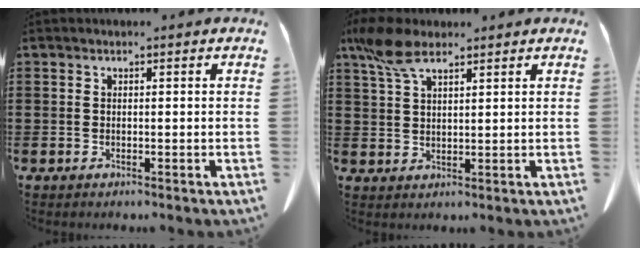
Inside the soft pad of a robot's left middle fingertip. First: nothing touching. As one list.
[{"total": 6.9, "force": [4.6, 2.5, 4.6], "torque": [-0.109, -0.004, 0.084]}]